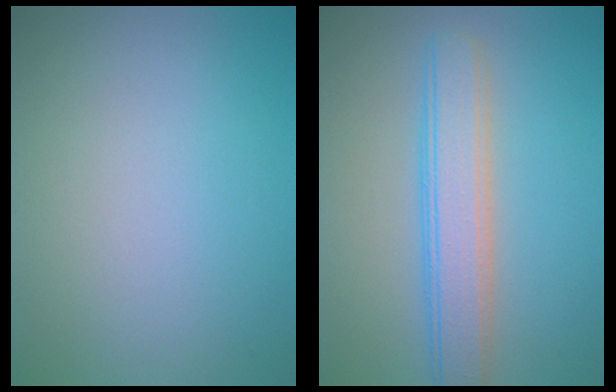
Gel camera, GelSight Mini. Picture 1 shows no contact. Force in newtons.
{"total": 4.7, "press": 4.7, "slide": 0.1}